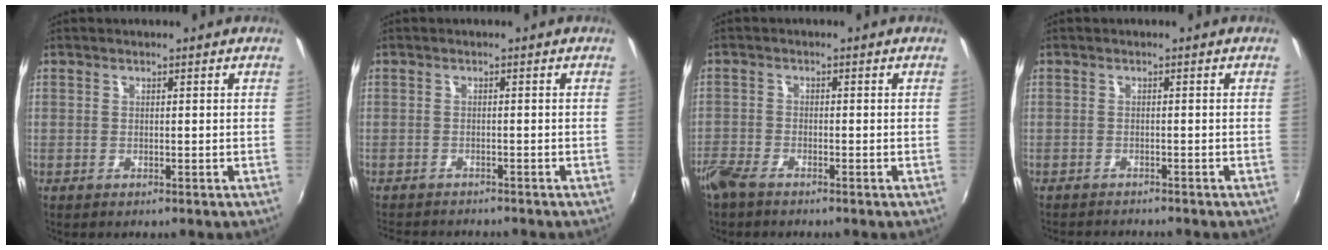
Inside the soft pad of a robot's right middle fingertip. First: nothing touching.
{"total": 5.8, "force": [-5.4, 1.1, 1.6], "torque": [-0.047, -0.017, -0.087]}
{"total": 4.6, "force": [-3.8, 1.4, 2.1], "torque": [-0.059, -0.014, -0.077]}
{"total": 3.6, "force": [-3.5, 0.3, 0.9], "torque": [-0.029, -0.015, -0.058]}